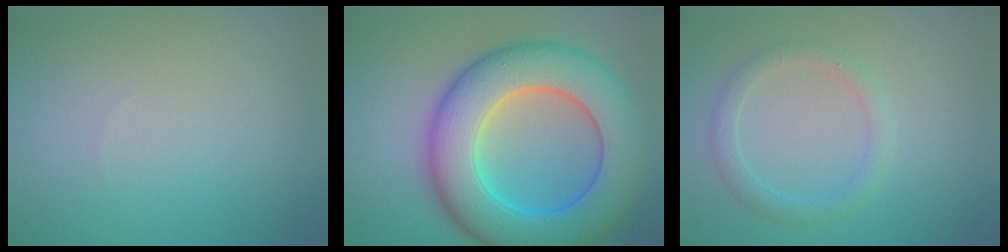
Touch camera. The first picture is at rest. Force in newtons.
{"total": 11.6, "press": 11.6, "slide": 0.3}
{"total": 1.8, "press": 1.8, "slide": 0.0}